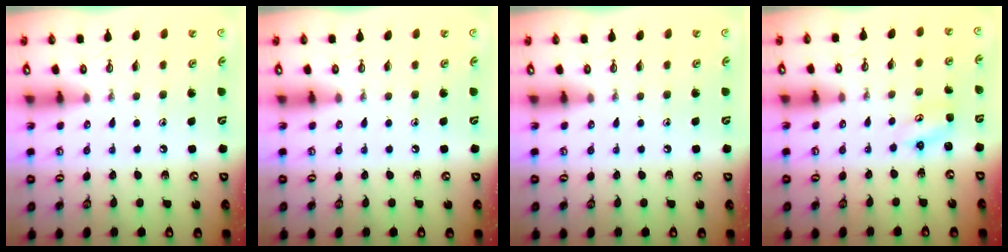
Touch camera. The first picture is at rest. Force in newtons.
{"total": 0.0}
{"total": 0.0}
{"total": 2.8, "press": 2.8, "slide": 0.3}